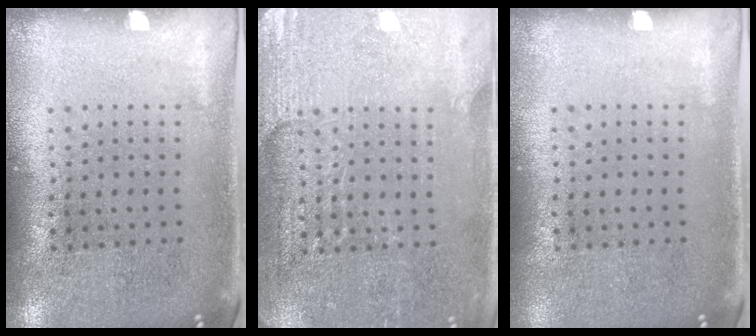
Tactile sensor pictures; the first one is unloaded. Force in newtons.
{"total": 2.9, "press": 2.9, "slide": 0.3}
{"total": 0.0}